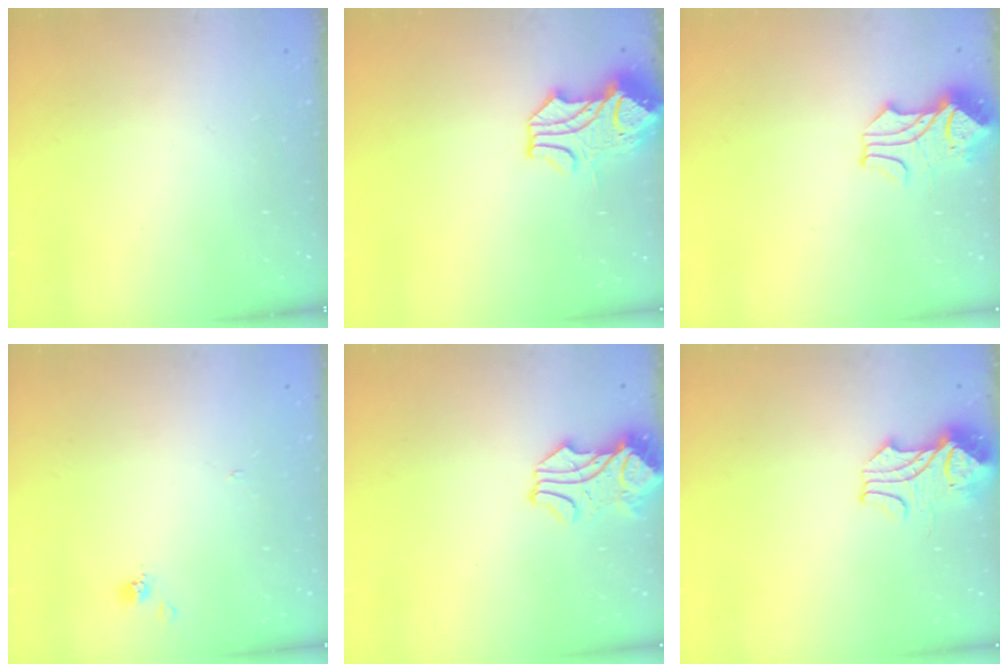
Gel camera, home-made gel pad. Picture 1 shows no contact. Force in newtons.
{"total": 1.7, "press": 1.1, "slide": 1.3}
{"total": 1.7, "press": 1.3, "slide": 1.1}
{"total": 1.4, "press": 1.4, "slide": 0.3}
{"total": 1.6, "press": 1.3, "slide": 0.9}
{"total": 2.1, "press": 2.0, "slide": 0.8}